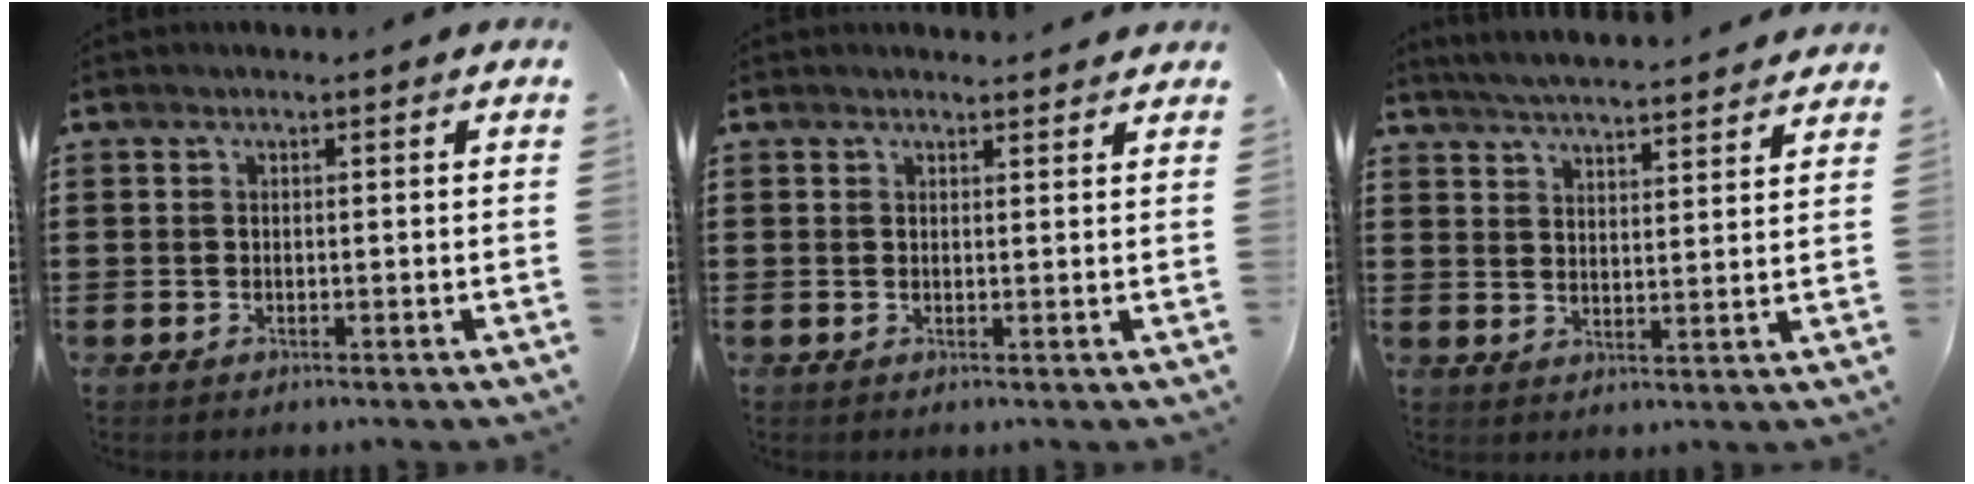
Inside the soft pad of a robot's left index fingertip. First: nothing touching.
{"total": 1.4, "force": [1.3, 0.2, 0.2], "torque": [-0.007, 0.000, 0.027]}
{"total": 4.8, "force": [4.7, -0.6, 0.7], "torque": [-0.032, -0.026, 0.082]}